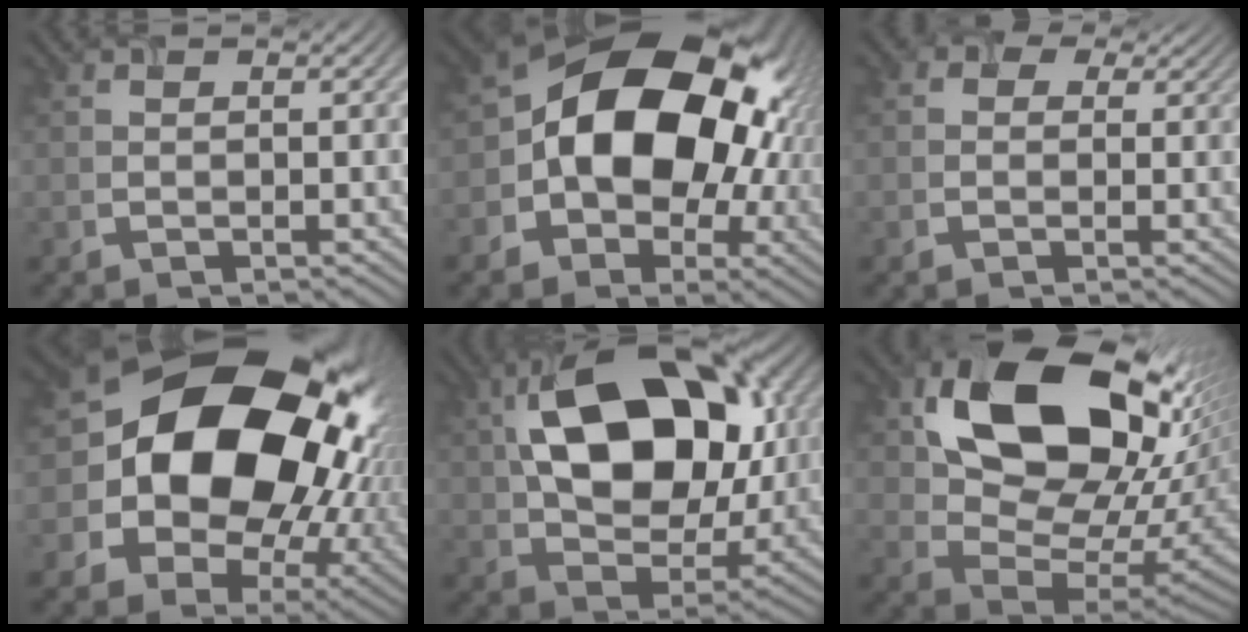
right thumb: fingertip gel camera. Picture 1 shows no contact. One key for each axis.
{"total": 16.7, "fx": -0.2, "fy": 11.9, "fz": 11.7, "tx": -0.165, "ty": -0.010, "tz": -0.008}
{"total": 2.8, "fx": 0.9, "fy": 2.2, "fz": 1.3, "tx": -0.027, "ty": 0.005, "tz": 0.000}
{"total": 20.2, "fx": 2.2, "fy": 15.2, "fz": 13.1, "tx": -0.240, "ty": -0.036, "tz": 0.063}
{"total": 17.9, "fx": 4.2, "fy": 11.5, "fz": 13.2, "tx": -0.235, "ty": 0.015, "tz": 0.073}
{"total": 17.9, "fx": 7.0, "fy": 11.6, "fz": 11.7, "tx": -0.218, "ty": -0.007, "tz": 0.139}